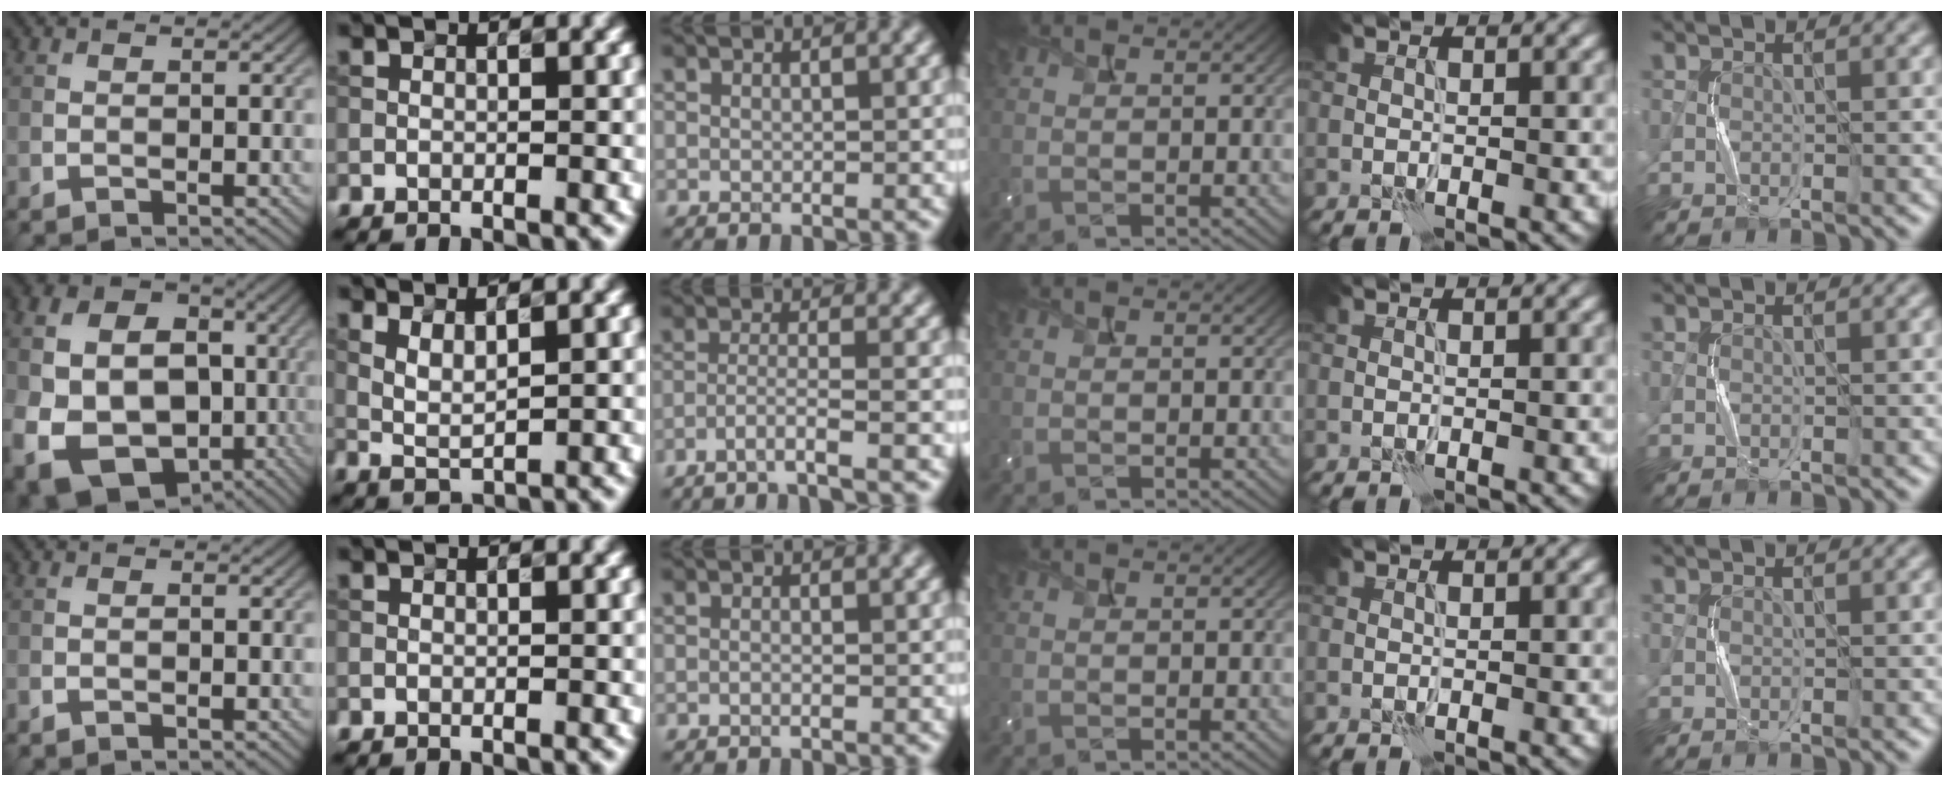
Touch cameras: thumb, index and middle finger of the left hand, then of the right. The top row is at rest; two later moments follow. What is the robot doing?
{"motion": "squeeze", "object": "bubble wrap"}